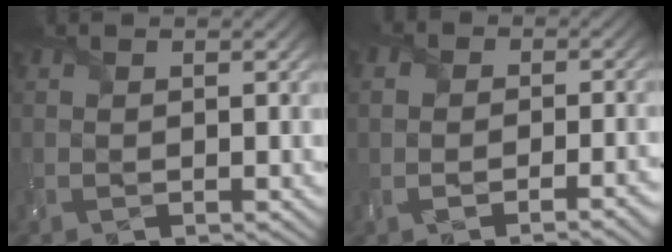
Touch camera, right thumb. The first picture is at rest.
{"total": 4.5, "force": [-1.3, 3.4, 2.7], "torque": [-0.019, 0.003, -0.037]}